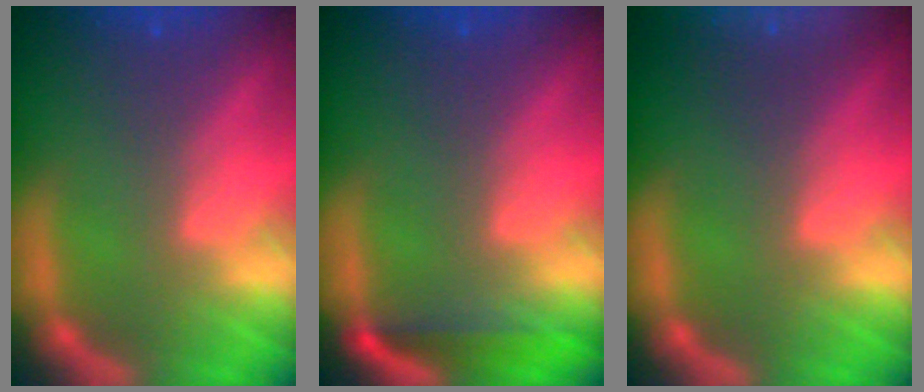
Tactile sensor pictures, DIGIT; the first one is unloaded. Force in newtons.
{"total": 3.0}
{"total": 9.5}